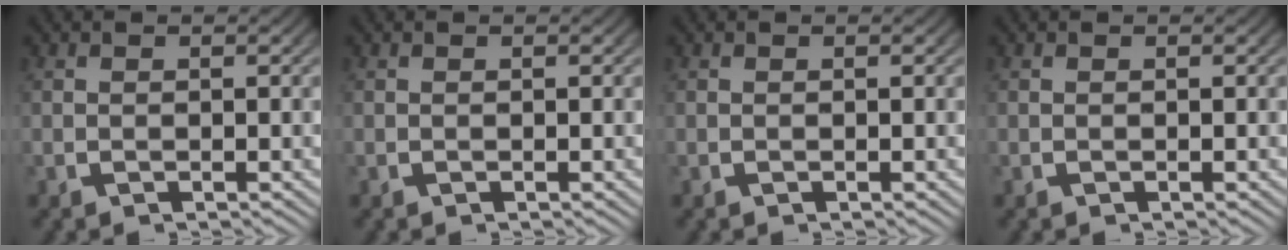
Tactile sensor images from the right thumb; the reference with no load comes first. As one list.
[{"total": 0.0}, {"total": 0.0}, {"total": 0.0}]